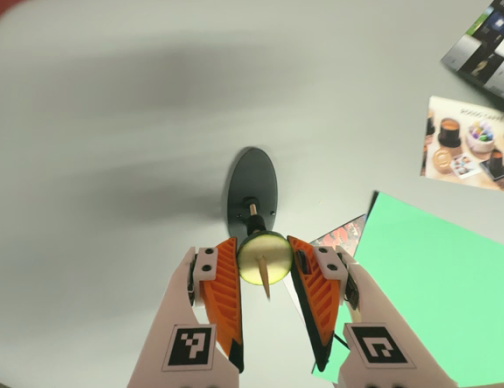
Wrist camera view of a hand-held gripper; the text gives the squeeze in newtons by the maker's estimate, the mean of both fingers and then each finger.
{"total": 9.3, "left": 9.0, "right": 9.6}